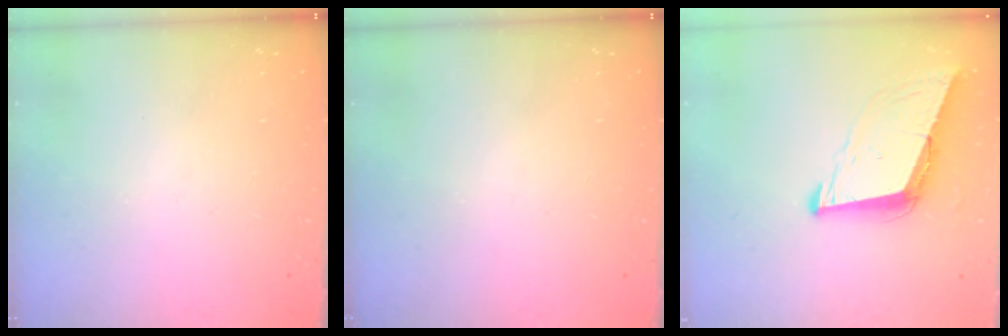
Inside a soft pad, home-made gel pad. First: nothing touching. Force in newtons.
{"total": 0.0}
{"total": 9.1, "press": 8.3, "slide": 3.7}